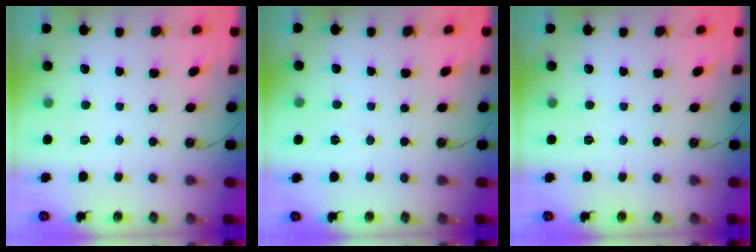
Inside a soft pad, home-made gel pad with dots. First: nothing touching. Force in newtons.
{"total": 3.7, "press": 2.2, "slide": 3.0}
{"total": 0.0}